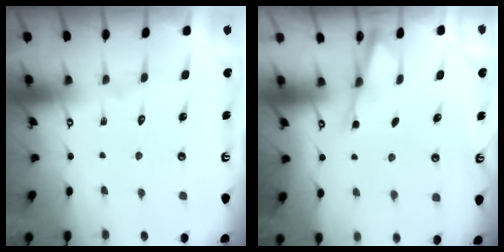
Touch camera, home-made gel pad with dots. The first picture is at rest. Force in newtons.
{"total": 1.2, "press": 1.2, "slide": 0.3}